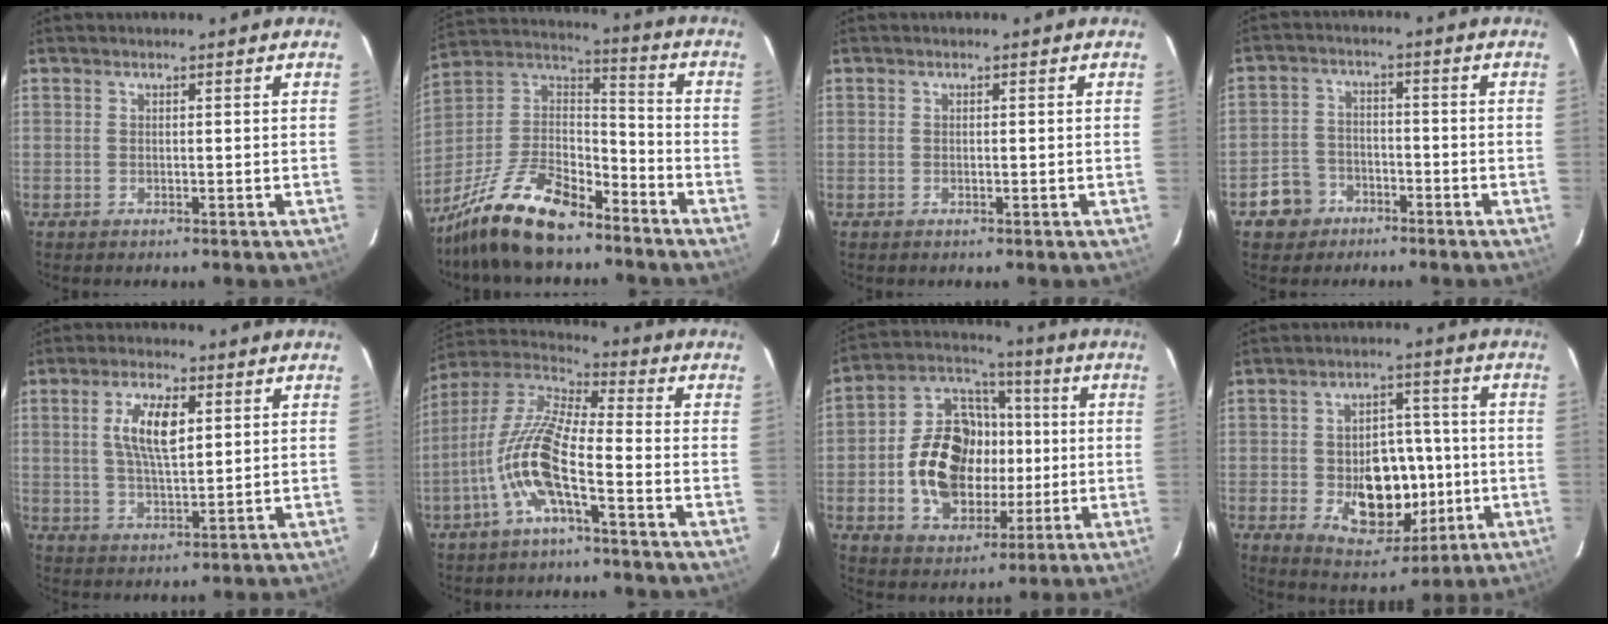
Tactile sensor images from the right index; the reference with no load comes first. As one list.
[{"total": 19.3, "force": [-14.2, 7.1, 11.0], "torque": [-0.239, 0.001, -0.255]}, {"total": 0.0}, {"total": 5.9, "force": [-3.7, 4.6, 0.3], "torque": [-0.027, 0.022, -0.064]}, {"total": 8.0, "force": [2.3, 3.1, 7.0], "torque": [-0.131, 0.005, 0.045]}, {"total": 12.4, "force": [-5.0, 2.4, 11.1], "torque": [-0.229, 0.003, -0.104]}, {"total": 17.7, "force": [-1.4, 13.3, 11.7], "torque": [-0.235, 0.037, -0.010]}, {"total": 13.4, "force": [-2.4, 9.5, 9.2], "torque": [-0.161, 0.009, -0.012]}]